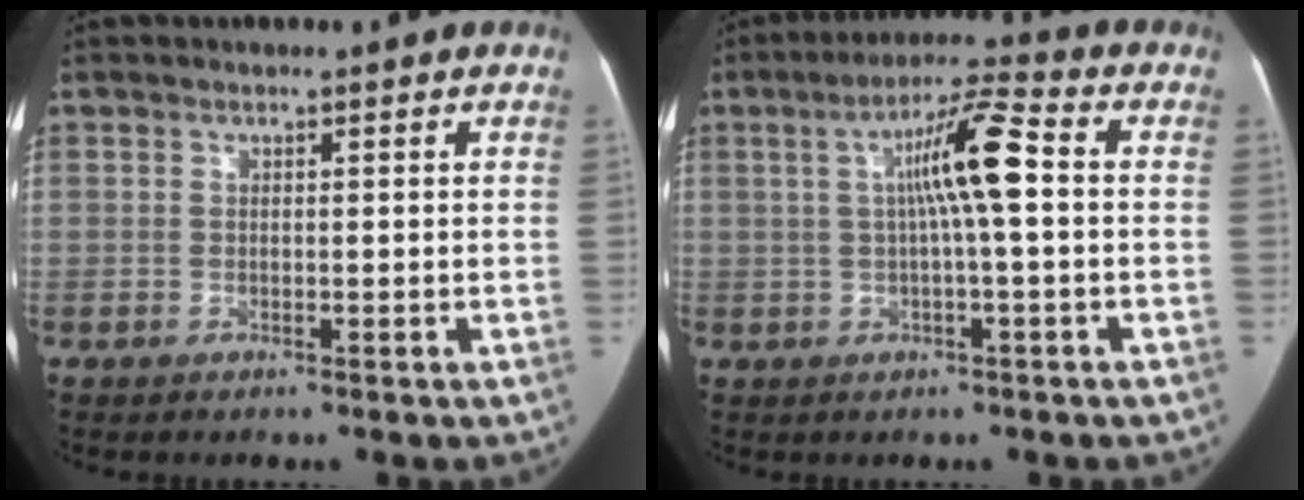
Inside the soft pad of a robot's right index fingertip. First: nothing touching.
{"total": 8.7, "force": [0.7, 0.4, 8.7], "torque": [-0.155, 0.022, 0.008]}